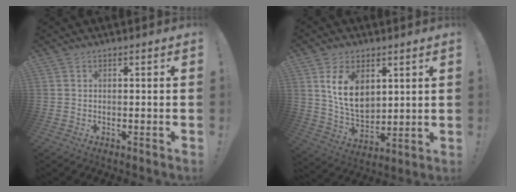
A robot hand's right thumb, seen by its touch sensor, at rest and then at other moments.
{"total": 12.3, "force": [5.0, 8.1, 7.7], "torque": [-0.142, -0.027, 0.092]}